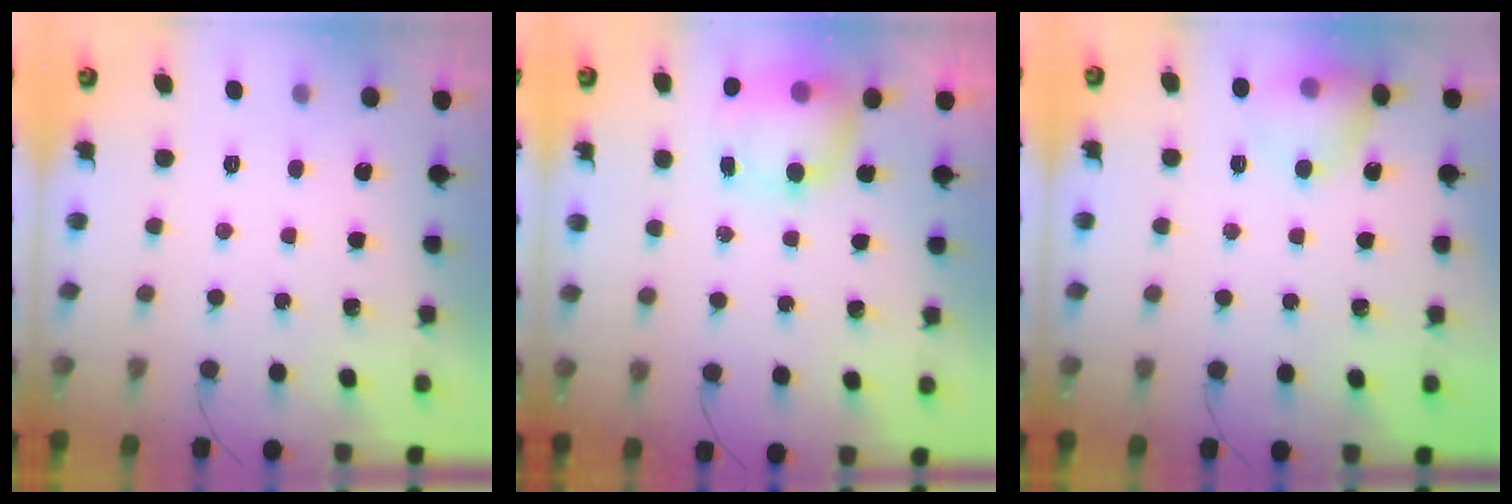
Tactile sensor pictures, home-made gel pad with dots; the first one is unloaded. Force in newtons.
{"total": 7.0, "press": 7.0, "slide": 1.1}
{"total": 10.4, "press": 10.2, "slide": 1.6}